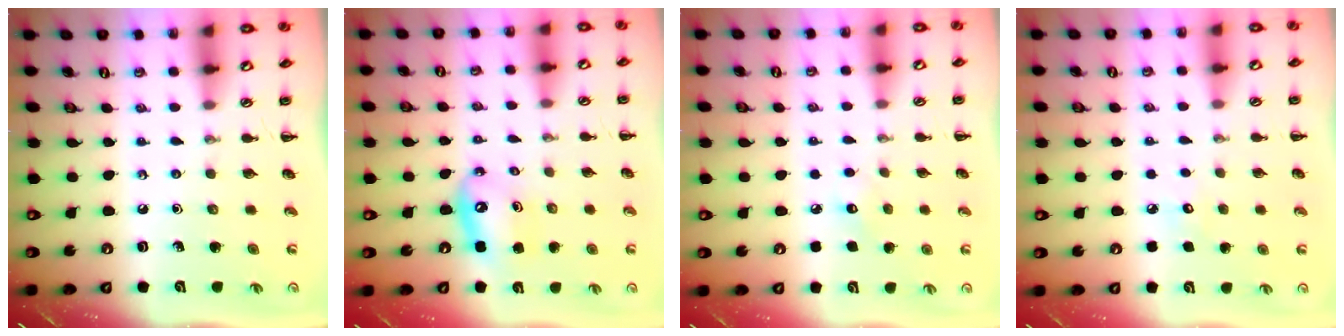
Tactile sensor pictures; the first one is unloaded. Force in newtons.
{"total": 9.4, "press": 9.1, "slide": 2.4}
{"total": 5.6, "press": 5.5, "slide": 1.0}
{"total": 3.8, "press": 3.6, "slide": 1.0}